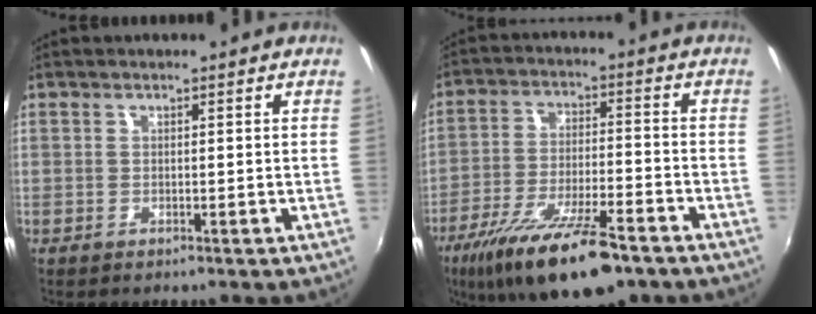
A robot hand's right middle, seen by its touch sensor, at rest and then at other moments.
{"total": 17.6, "force": [-12.2, 4.9, 11.8], "torque": [-0.228, -0.036, -0.204]}